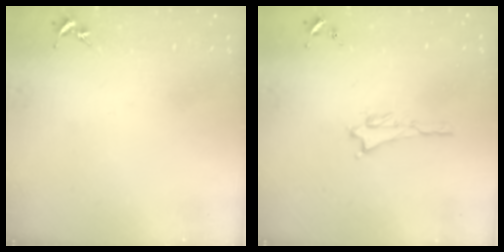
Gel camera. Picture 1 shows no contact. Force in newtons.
{"total": 0.7, "press": 0.7, "slide": 0.1}